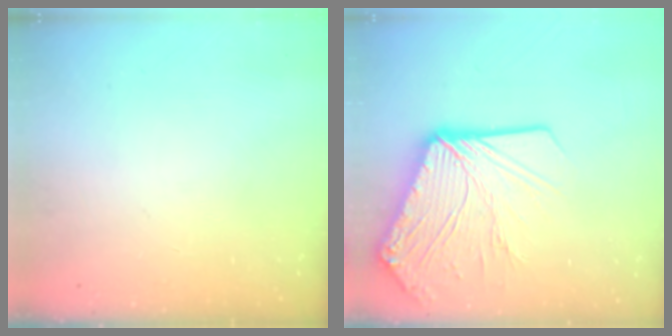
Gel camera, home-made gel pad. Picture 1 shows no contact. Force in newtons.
{"total": 21.3, "press": 21.2, "slide": 2.4}